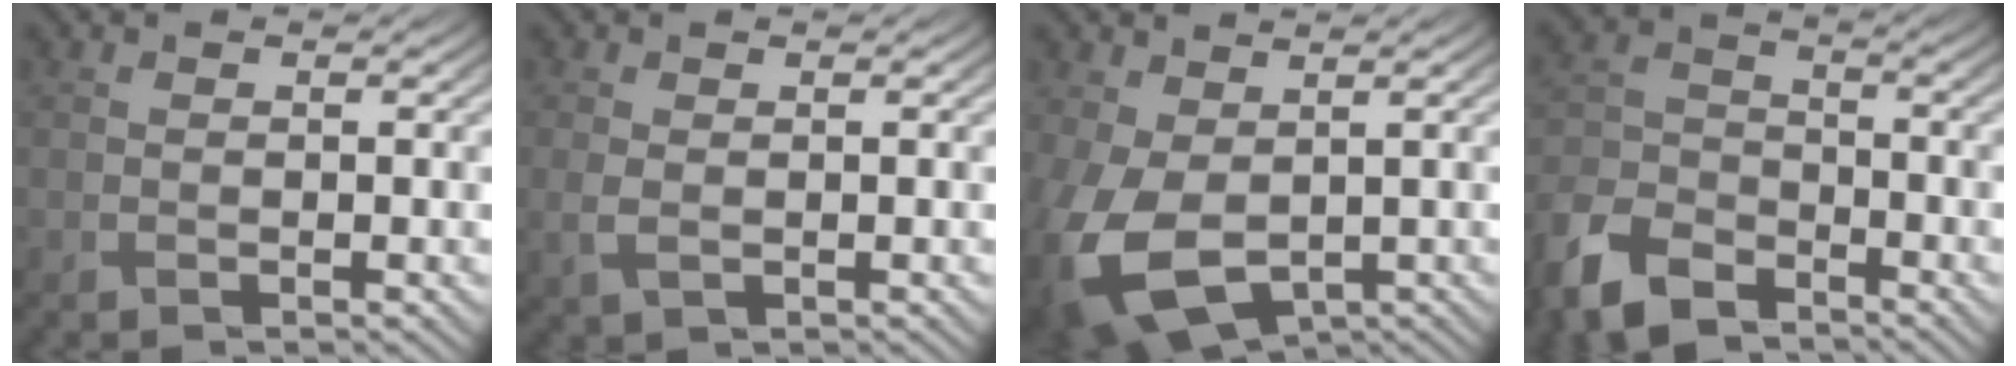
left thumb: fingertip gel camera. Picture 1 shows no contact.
{"total": 2.2, "force": [-0.3, 1.4, 1.7], "torque": [-0.053, -0.006, -0.002]}
{"total": 11.0, "force": [-2.1, 7.0, 8.2], "torque": [-0.225, -0.035, -0.019]}
{"total": 9.9, "force": [-7.3, 4.9, 4.6], "torque": [-0.114, -0.018, -0.158]}